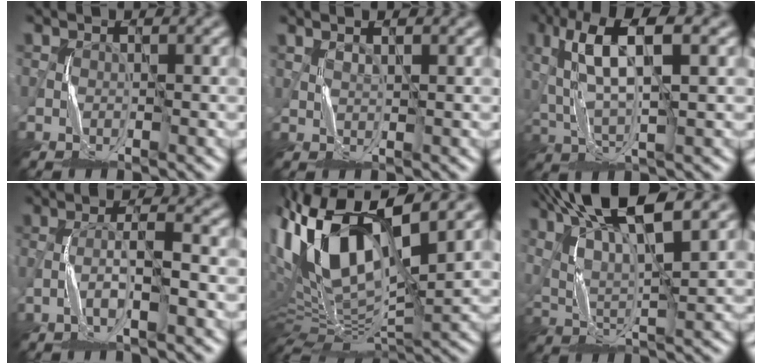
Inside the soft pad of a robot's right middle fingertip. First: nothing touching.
{"total": 1.2, "force": [1.1, 0.1, 0.3], "torque": [-0.001, -0.005, 0.017]}
{"total": 7.9, "force": [2.5, 2.6, 7.0], "torque": [-0.147, 0.012, 0.044]}
{"total": 3.1, "force": [-1.3, 0.7, 2.8], "torque": [-0.054, 0.007, -0.028]}
{"total": 14.7, "force": [4.9, 5.7, 12.6], "torque": [-0.253, 0.007, 0.093]}
{"total": 11.8, "force": [7.3, 3.1, 8.7], "torque": [-0.172, 0.013, 0.113]}